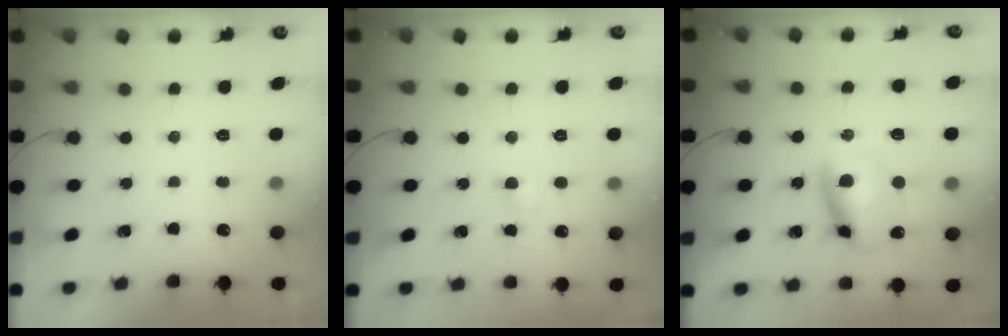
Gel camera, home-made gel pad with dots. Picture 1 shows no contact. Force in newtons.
{"total": 2.5, "press": 2.4, "slide": 0.9}
{"total": 11.1, "press": 11.0, "slide": 1.4}